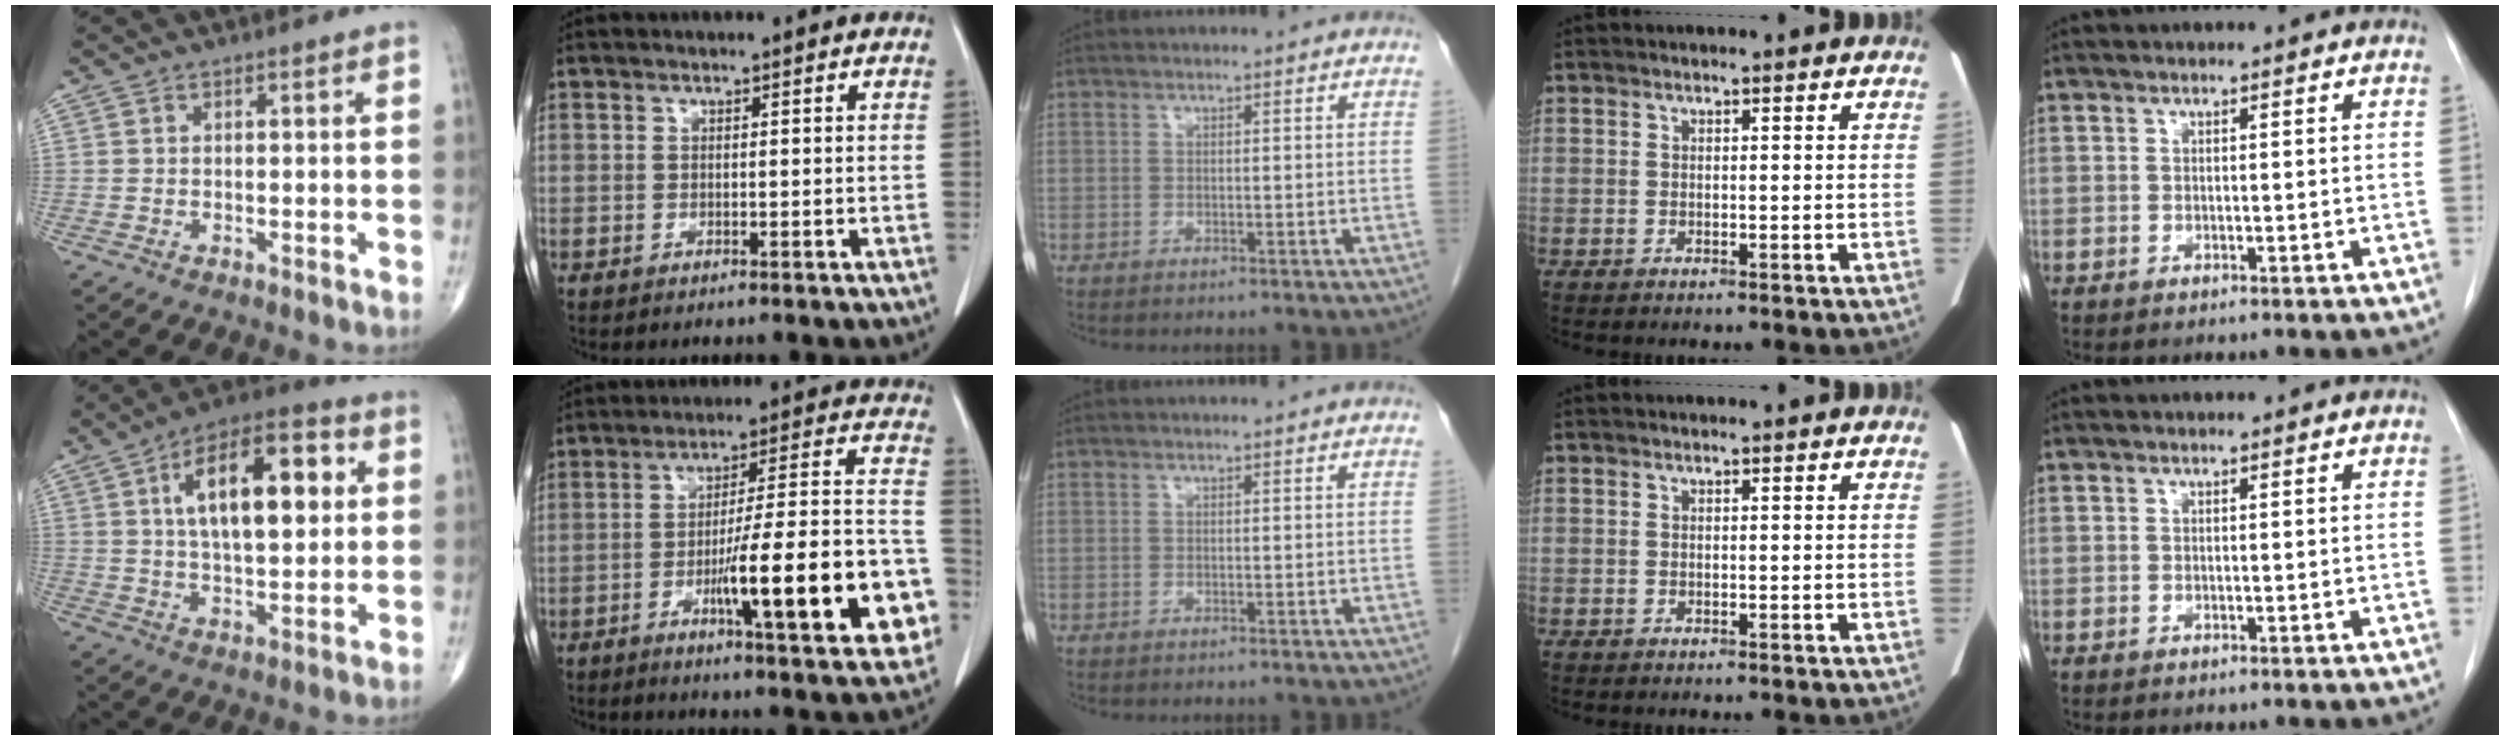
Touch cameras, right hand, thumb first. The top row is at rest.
{"thumb": {"total": 17.9, "force": [4.2, 8.1, 15.5], "torque": [-0.226, 0.011, 0.063]}, "index": {"total": 20.0, "force": [-6.6, 2.6, 18.7], "torque": [-0.223, 0.017, -0.088]}}